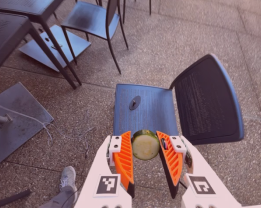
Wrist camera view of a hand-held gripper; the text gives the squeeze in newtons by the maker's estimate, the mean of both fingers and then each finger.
{"total": 10.1, "left": 9.6, "right": 10.6}